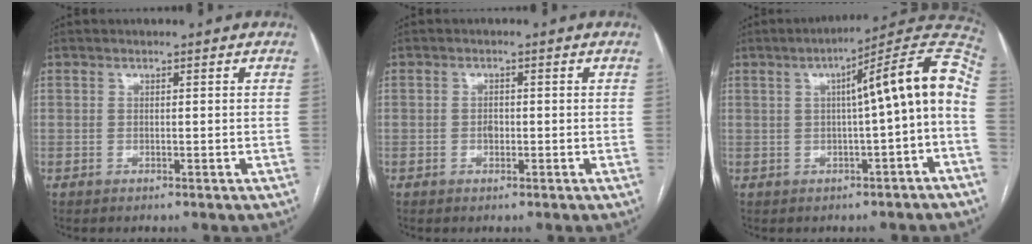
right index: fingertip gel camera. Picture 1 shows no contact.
{"total": 1.3, "force": [-0.3, 0.9, 0.9], "torque": [-0.016, 0.003, -0.004]}
{"total": 12.8, "force": [-0.1, 0.1, 12.8], "torque": [-0.169, 0.040, -0.007]}